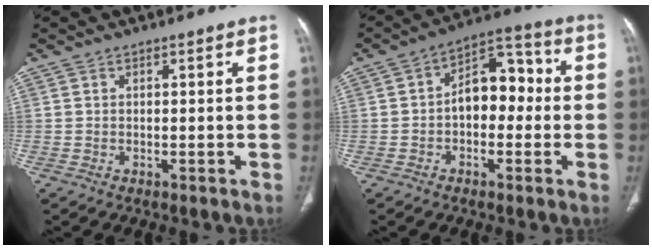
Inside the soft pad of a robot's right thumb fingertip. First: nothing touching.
{"total": 10.6, "force": [-0.5, 6.9, 8.0], "torque": [-0.078, 0.040, -0.021]}